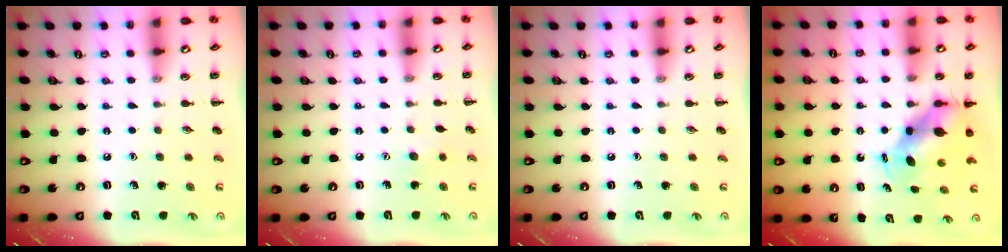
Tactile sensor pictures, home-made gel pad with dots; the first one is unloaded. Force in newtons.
{"total": 3.0, "press": 2.9, "slide": 0.6}
{"total": 0.0}
{"total": 5.6, "press": 5.4, "slide": 1.6}